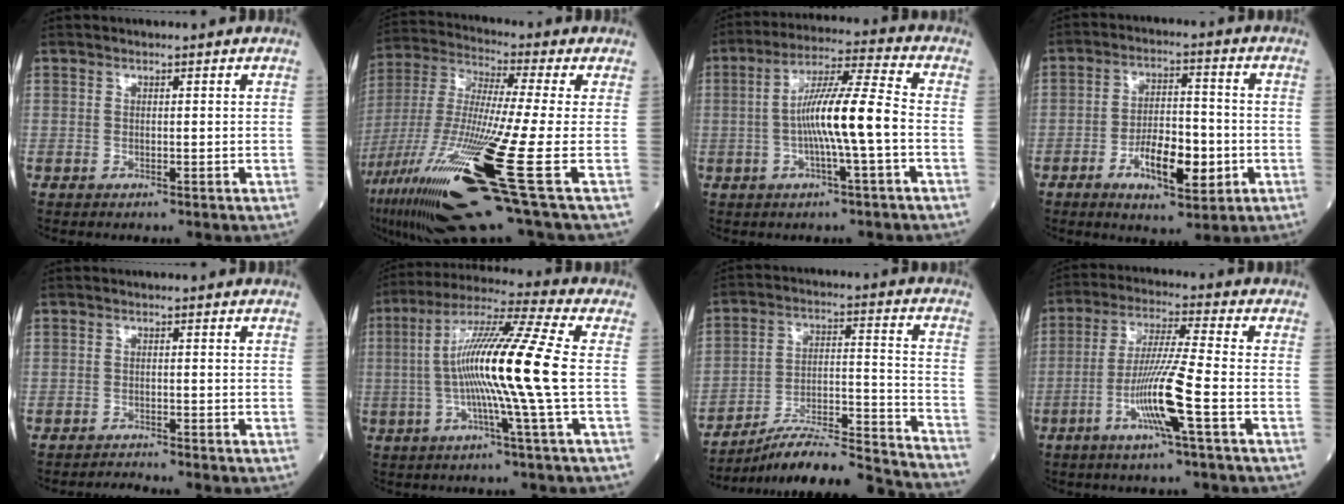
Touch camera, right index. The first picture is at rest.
{"total": 26.3, "force": [-10.0, 1.4, 24.2], "torque": [-0.475, -0.058, -0.179]}
{"total": 10.9, "force": [-1.6, 0.0, 10.8], "torque": [-0.192, 0.013, -0.038]}
{"total": 9.5, "force": [-3.2, 3.4, 8.3], "torque": [-0.145, 0.003, -0.053]}
{"total": 1.4, "force": [-1.3, -0.5, -0.4], "torque": [0.012, -0.006, -0.020]}
{"total": 15.3, "force": [-0.9, -2.0, 15.2], "torque": [-0.272, 0.003, -0.029]}
{"total": 20.8, "force": [-19.6, -0.4, 7.0], "torque": [-0.088, 0.014, -0.298]}
{"total": 10.5, "force": [-3.8, -0.9, 9.8], "torque": [-0.193, -0.010, -0.076]}